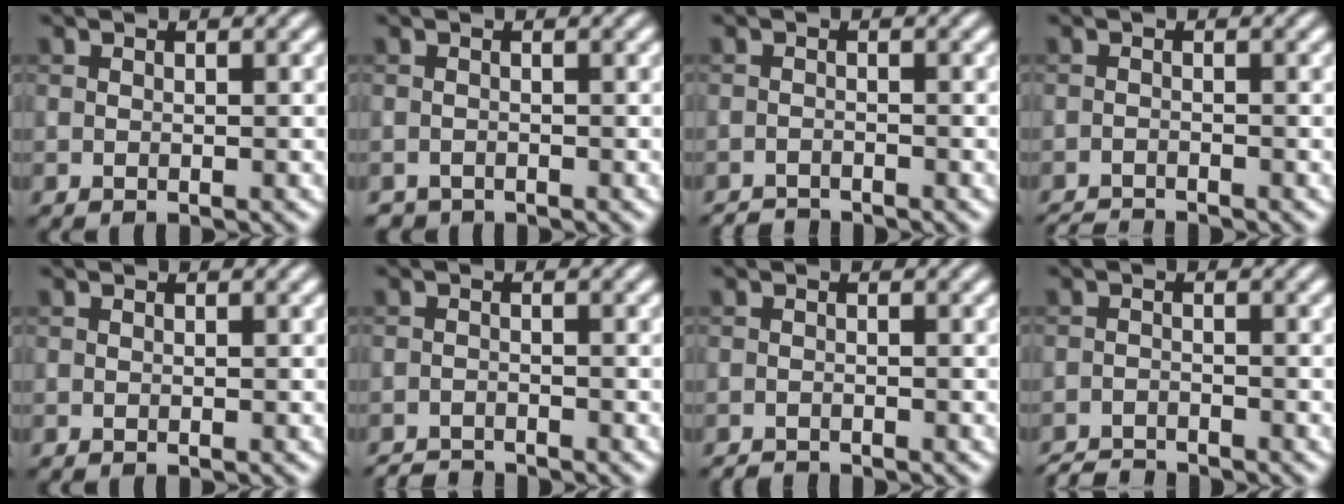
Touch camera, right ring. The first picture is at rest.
{"total": 0.7, "force": [-0.7, 0.2, -0.2], "torque": [0.004, -0.005, -0.012]}
{"total": 1.7, "force": [-1.7, 0.2, 0.1], "torque": [0.003, -0.002, -0.033]}
{"total": 2.1, "force": [-2.1, 0.2, 0.5], "torque": [-0.008, -0.007, -0.040]}
{"total": 0.0}
{"total": 2.2, "force": [-2.2, 0.3, 0.3], "torque": [-0.002, -0.004, -0.042]}
{"total": 1.1, "force": [-1.1, 0.1, 0.0], "torque": [0.003, -0.003, -0.021]}
{"total": 2.6, "force": [-2.5, 0.3, 0.4], "torque": [-0.006, -0.006, -0.052]}